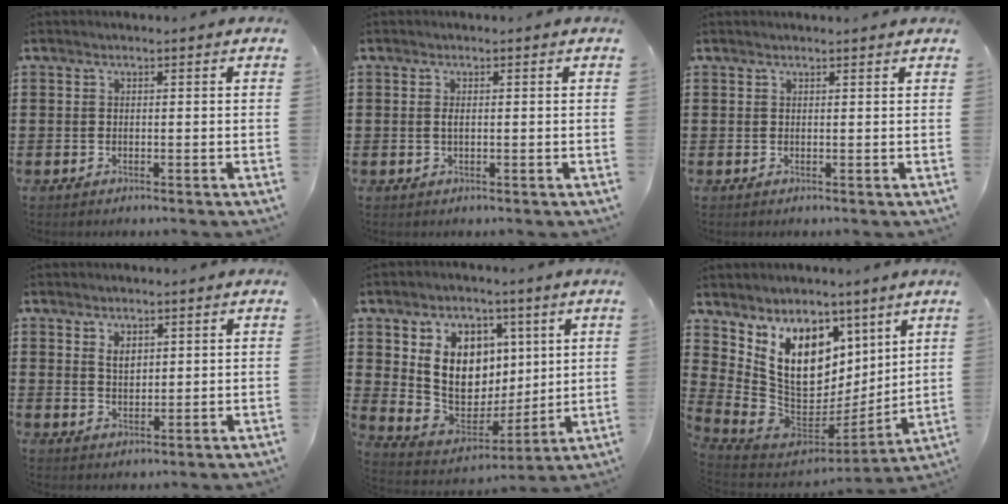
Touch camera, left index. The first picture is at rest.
{"total": 0.9, "force": [0.0, 0.3, 0.9], "torque": [-0.026, -0.003, -0.001]}
{"total": 0.6, "force": [0.6, 0.0, 0.1], "torque": [-0.004, 0.000, 0.012]}
{"total": 2.5, "force": [1.5, 1.5, 1.3], "torque": [-0.022, 0.001, 0.025]}
{"total": 11.2, "force": [3.5, 9.1, 5.6], "torque": [-0.139, -0.015, 0.070]}
{"total": 13.3, "force": [5.3, 9.6, 7.5], "torque": [-0.178, -0.043, 0.109]}